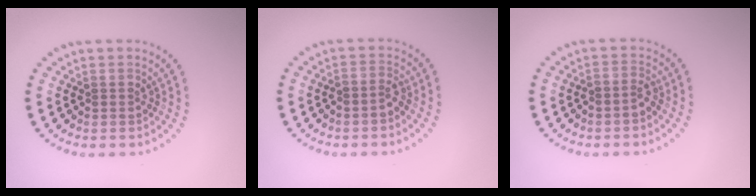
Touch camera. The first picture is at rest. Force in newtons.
{"total": 1.3, "press": 1.0, "slide": 0.8}
{"total": 1.3, "press": 1.0, "slide": 0.8}